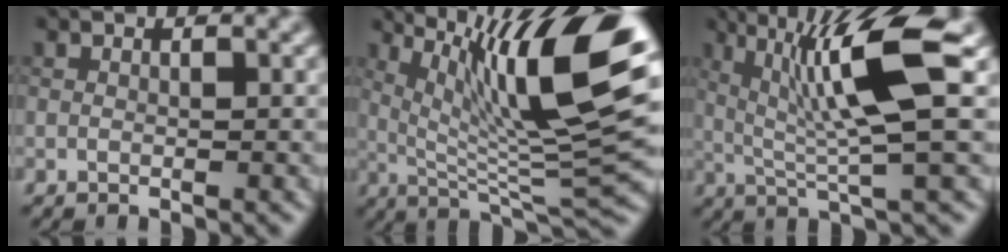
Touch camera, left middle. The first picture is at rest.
{"total": 14.0, "force": [5.1, 2.7, 12.8], "torque": [-0.203, 0.011, 0.094]}
{"total": 8.5, "force": [2.3, 1.3, 8.1], "torque": [-0.140, 0.004, 0.040]}